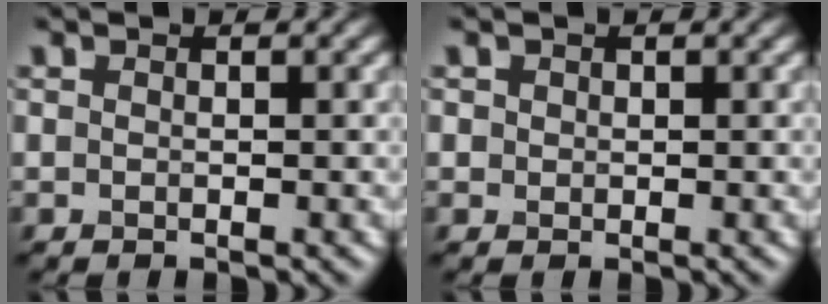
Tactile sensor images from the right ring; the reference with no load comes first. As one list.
[{"total": 0.7, "force": [0.2, 0.7, 0.1], "torque": [0.003, -0.002, 0.002]}]